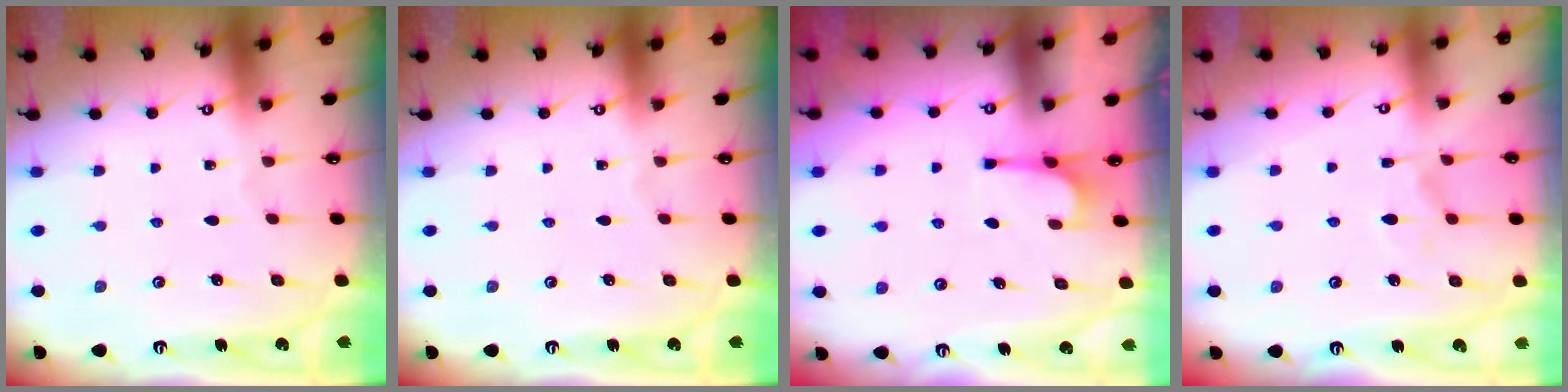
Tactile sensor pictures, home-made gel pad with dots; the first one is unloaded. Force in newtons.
{"total": 0.0}
{"total": 2.0, "press": 1.9, "slide": 0.6}
{"total": 6.7, "press": 6.6, "slide": 1.2}